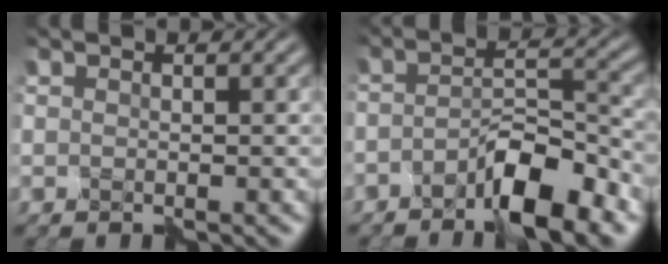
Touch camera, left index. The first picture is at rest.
{"total": 5.3, "force": [-3.8, 0.9, 3.6], "torque": [-0.061, 0.005, -0.068]}